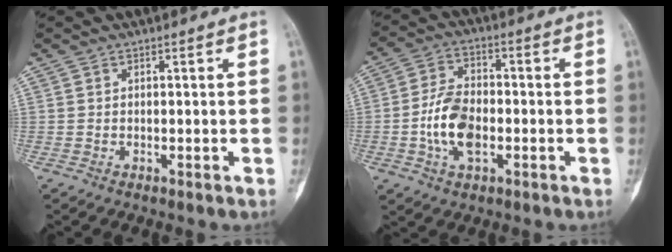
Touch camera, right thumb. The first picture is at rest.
{"total": 9.8, "force": [-2.1, 5.7, 7.8], "torque": [-0.139, 0.016, -0.043]}